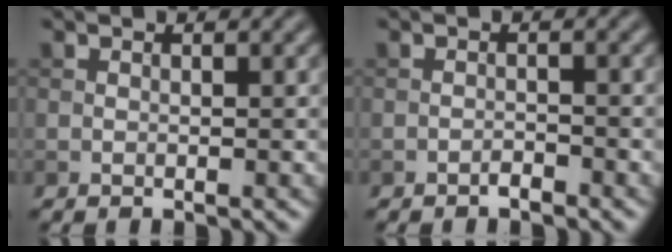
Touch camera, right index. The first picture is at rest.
{"total": 1.0, "force": [-0.8, 0.2, 0.5], "torque": [-0.007, 0.003, -0.016]}